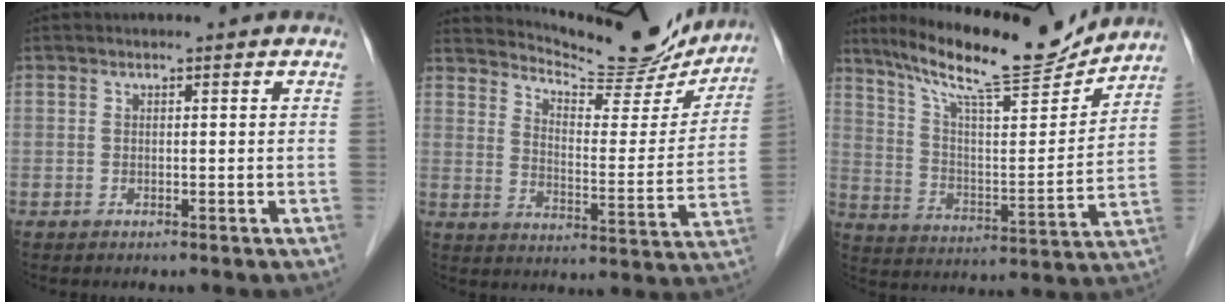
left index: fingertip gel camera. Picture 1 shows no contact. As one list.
[{"total": 17.3, "force": [16.5, 2.4, 4.7], "torque": [-0.074, -0.044, 0.220]}, {"total": 18.1, "force": [16.1, 1.2, 8.2], "torque": [-0.146, -0.009, 0.260]}]